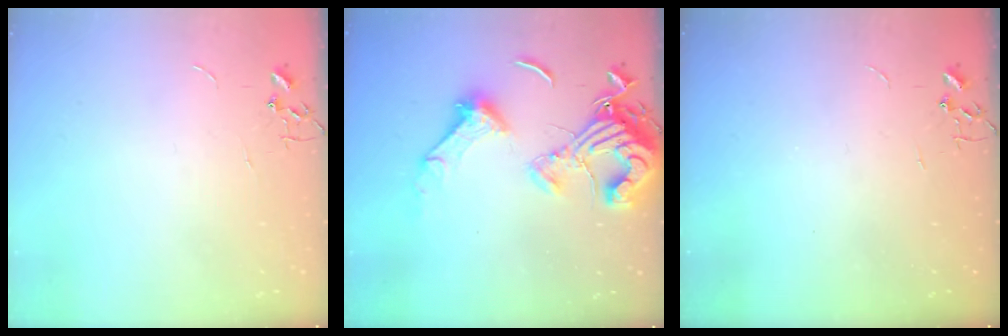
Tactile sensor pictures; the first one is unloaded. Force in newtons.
{"total": 17.4, "press": 17.4, "slide": 1.8}
{"total": 0.0}